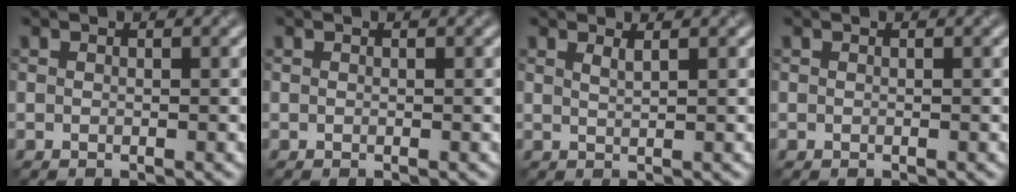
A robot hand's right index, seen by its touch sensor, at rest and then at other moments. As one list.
[{"total": 0.0}, {"total": 1.1, "force": [0.7, 0.3, 0.8], "torque": [-0.006, -0.001, 0.011]}, {"total": 0.0}]